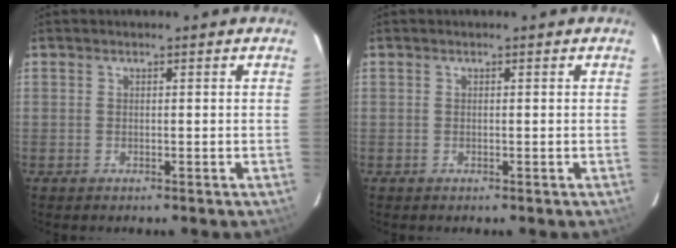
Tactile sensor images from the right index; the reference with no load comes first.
{"total": 0.0}